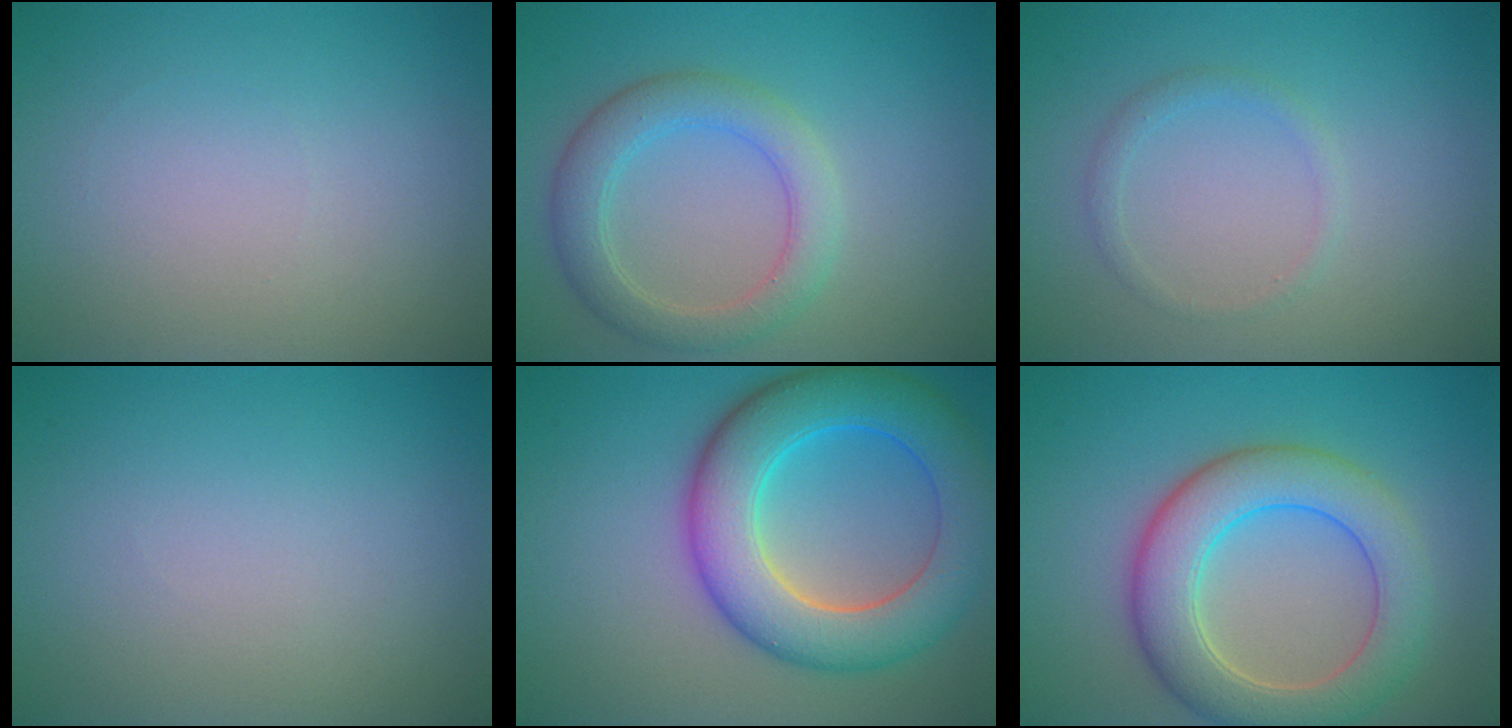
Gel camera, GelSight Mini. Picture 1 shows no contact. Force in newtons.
{"total": 4.1, "press": 4.0, "slide": 0.2}
{"total": 1.2, "press": 1.1, "slide": 0.1}
{"total": 0.0}
{"total": 9.1, "press": 9.1, "slide": 0.2}
{"total": 7.1, "press": 7.1, "slide": 0.3}